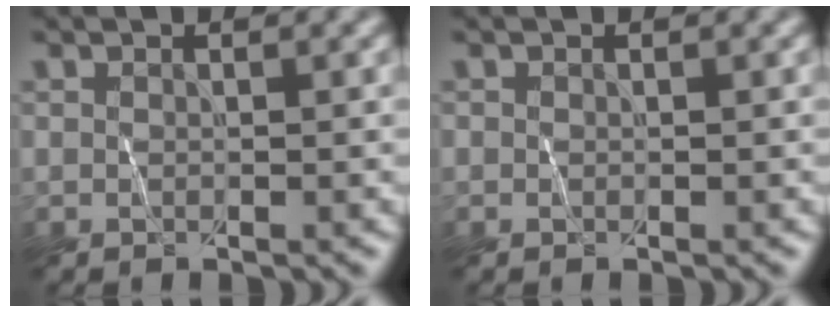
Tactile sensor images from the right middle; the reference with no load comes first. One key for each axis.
{"total": 0.0}